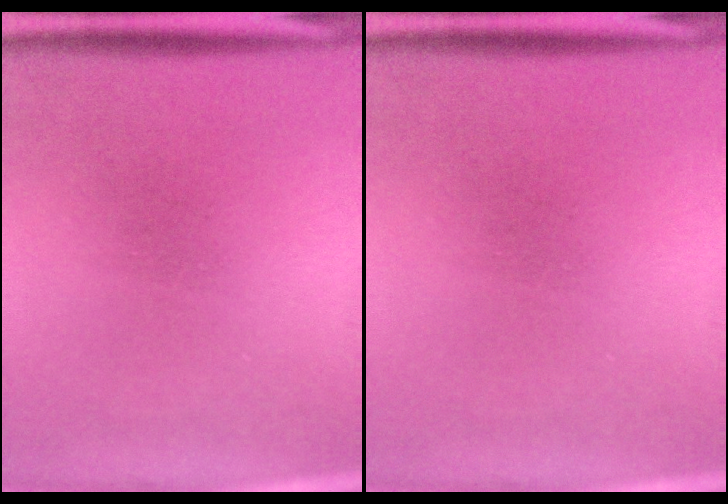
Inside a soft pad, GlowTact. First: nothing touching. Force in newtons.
{"total": 0.0}